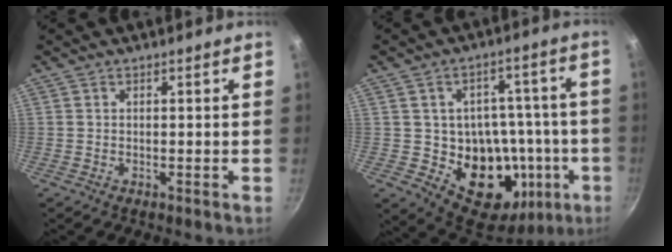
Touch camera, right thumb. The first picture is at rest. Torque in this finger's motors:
{"motor_torque": [-0.23, 1.05, 0.07, 0.03, 0.23]}